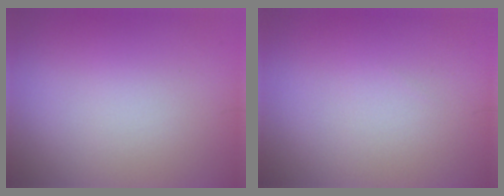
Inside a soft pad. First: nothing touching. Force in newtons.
{"total": 0.0}